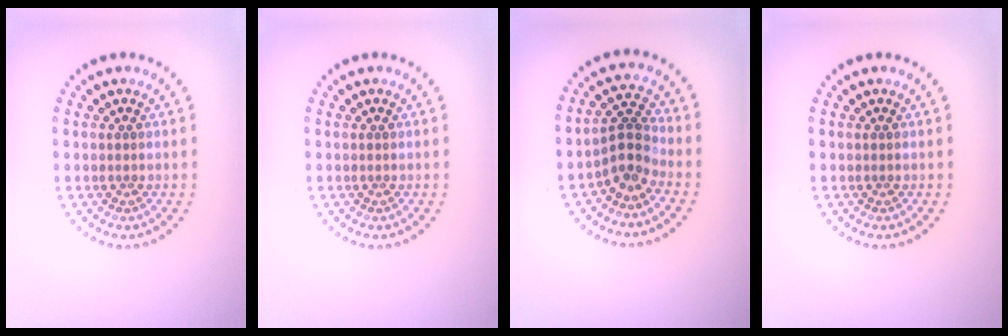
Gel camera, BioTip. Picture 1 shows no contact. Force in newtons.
{"total": 0.0}
{"total": 2.9, "press": 2.1, "slide": 1.9}
{"total": 0.0}